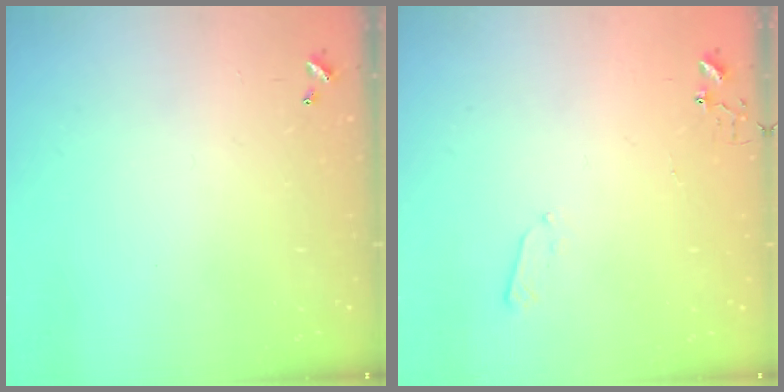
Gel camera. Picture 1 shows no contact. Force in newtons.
{"total": 3.4, "press": 3.4, "slide": 0.5}